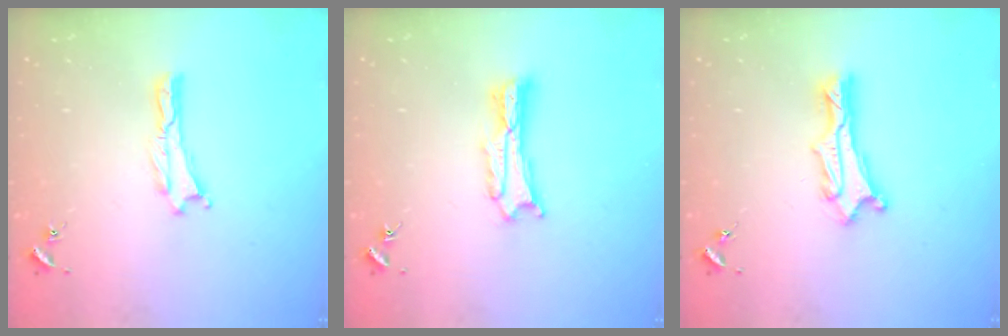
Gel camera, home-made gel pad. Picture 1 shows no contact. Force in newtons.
{"total": 2.7, "press": 2.7, "slide": 0.3}
{"total": 2.4, "press": 2.4, "slide": 0.3}